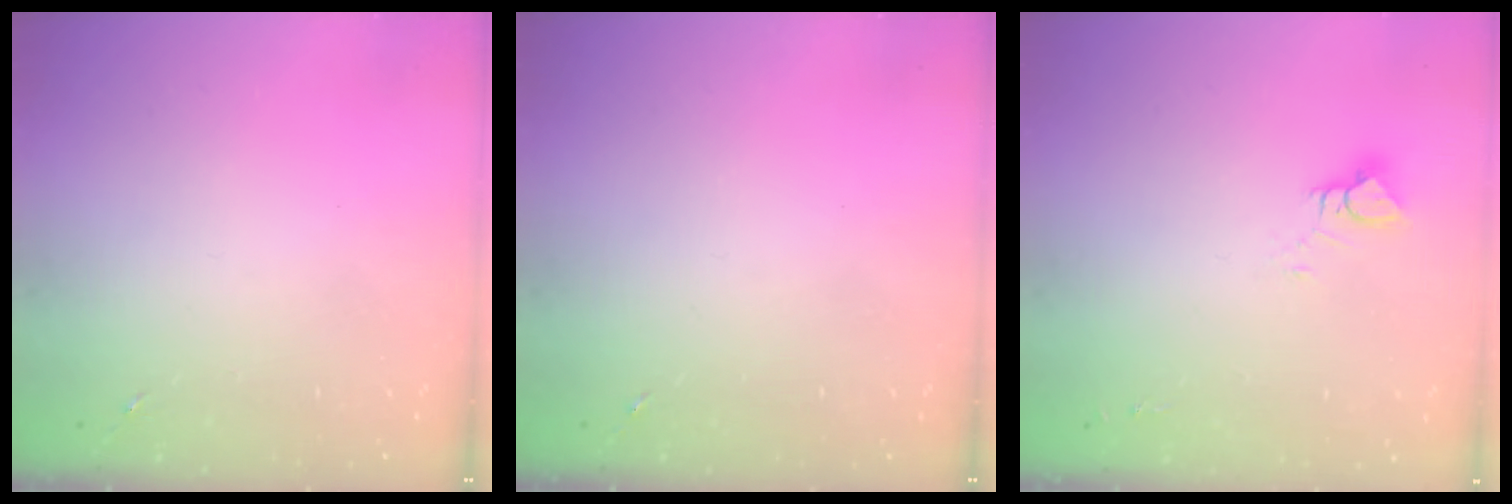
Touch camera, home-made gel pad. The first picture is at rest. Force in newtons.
{"total": 0.0}
{"total": 4.5, "press": 4.5, "slide": 0.4}